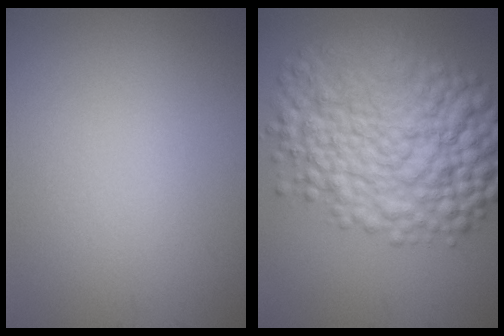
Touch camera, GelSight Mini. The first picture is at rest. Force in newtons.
{"total": 11.2, "press": 11.2, "slide": 0.0}